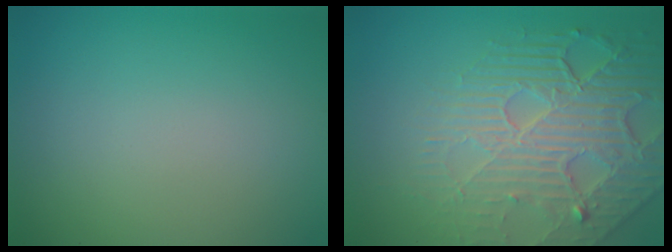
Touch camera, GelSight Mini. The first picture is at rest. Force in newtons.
{"total": 6.5, "press": 5.3, "slide": 3.9}